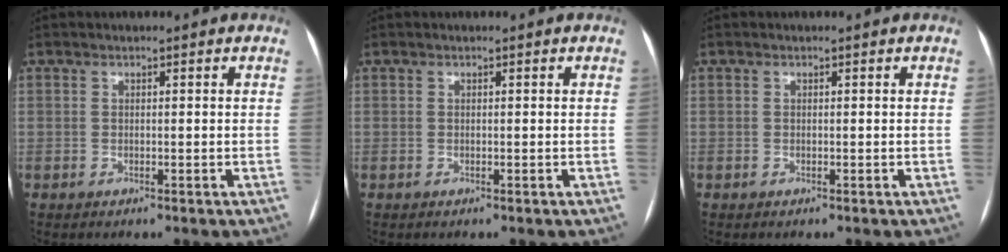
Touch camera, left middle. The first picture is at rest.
{"total": 0.0}
{"total": 0.0}